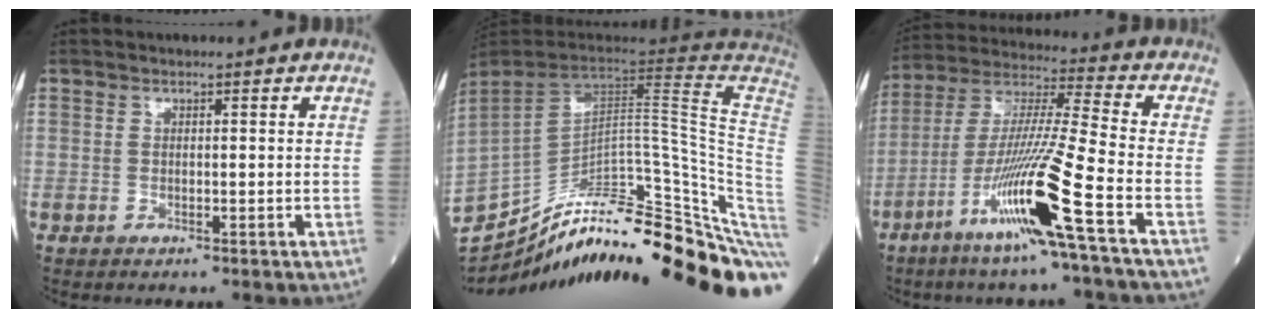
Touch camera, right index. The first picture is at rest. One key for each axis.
{"total": 38.9, "fx": -30.6, "fy": 3.8, "fz": 23.7, "tx": -0.265, "ty": -0.044, "tz": -0.417}
{"total": 15.9, "fx": -7.3, "fy": -1.8, "fz": 14.0, "tx": -0.281, "ty": -0.022, "tz": -0.141}